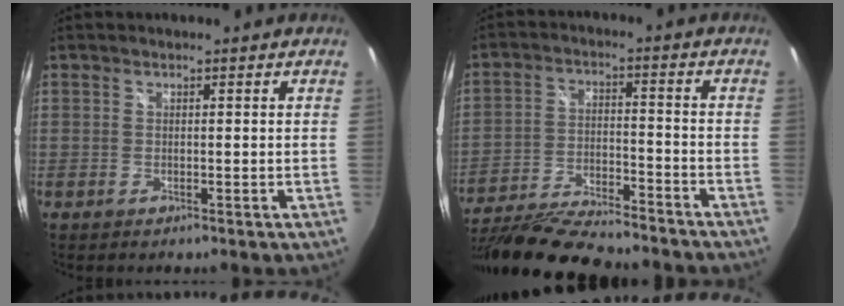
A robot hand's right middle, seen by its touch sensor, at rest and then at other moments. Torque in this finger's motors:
{"motor_torque": [1.07, -1.07, 0.66, 0.13]}